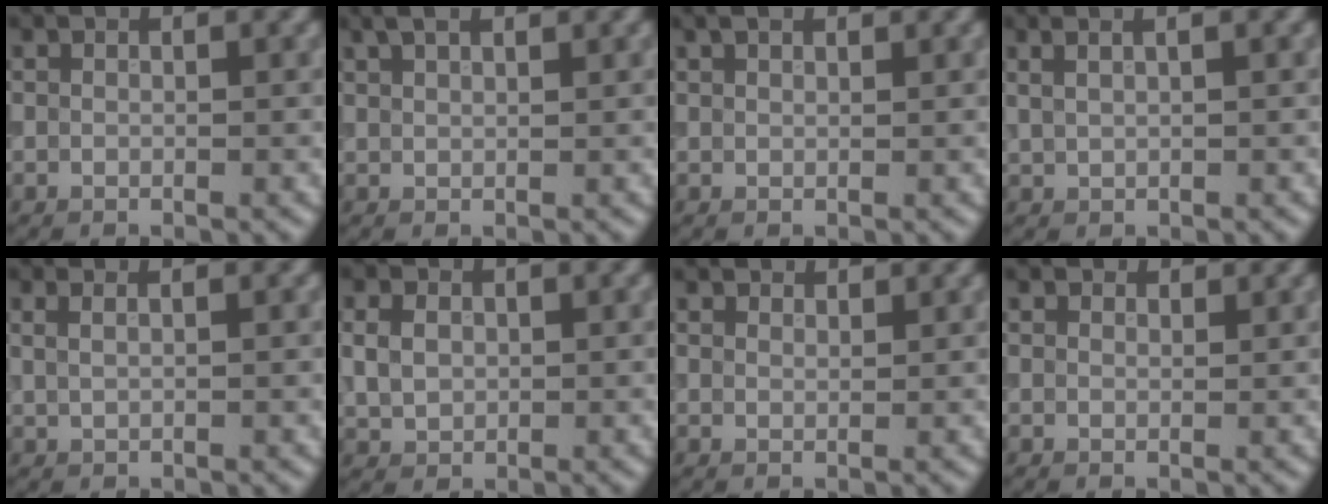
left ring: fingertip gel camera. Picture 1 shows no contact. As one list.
[{"total": 2.5, "force": [1.8, 0.7, 1.5], "torque": [-0.023, 0.010, 0.027]}, {"total": 1.6, "force": [1.2, 0.6, 0.8], "torque": [-0.014, 0.006, 0.023]}, {"total": 3.3, "force": [2.0, 1.4, 2.2], "torque": [-0.019, 0.014, 0.012]}, {"total": 2.3, "force": [1.3, 1.2, 1.5], "torque": [-0.013, 0.008, 0.003]}, {"total": 2.6, "force": [0.3, 2.1, 1.5], "torque": [-0.033, 0.004, 0.004]}, {"total": 2.0, "force": [1.8, 0.7, 0.4], "torque": [-0.010, -0.006, 0.034]}, {"total": 1.1, "force": [0.9, 0.6, 0.2], "torque": [-0.005, -0.003, 0.006]}]